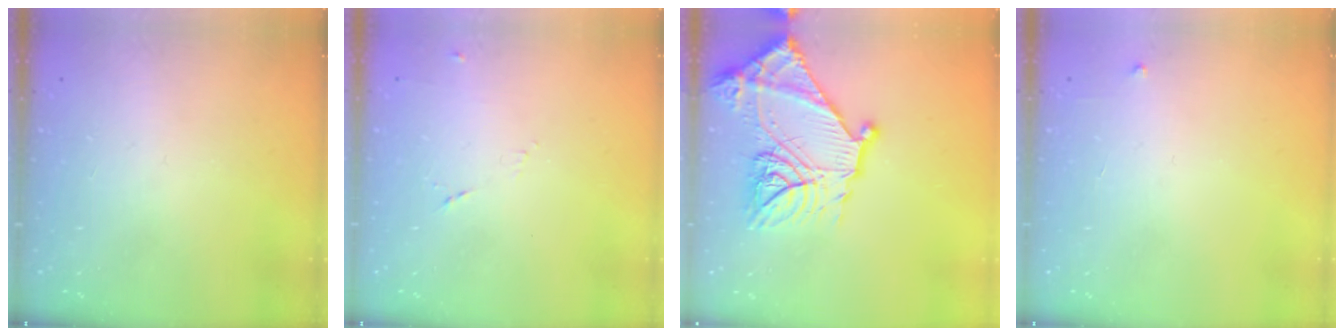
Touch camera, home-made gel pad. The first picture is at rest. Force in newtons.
{"total": 4.4, "press": 4.3, "slide": 1.0}
{"total": 23.5, "press": 23.4, "slide": 1.6}
{"total": 2.3, "press": 2.3, "slide": 0.3}